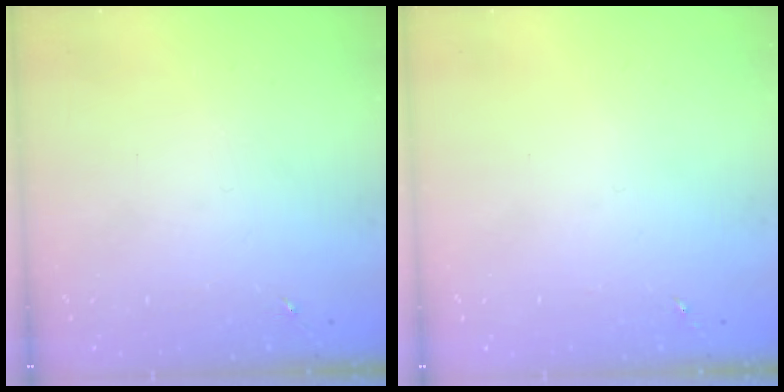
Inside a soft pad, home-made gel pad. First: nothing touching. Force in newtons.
{"total": 0.0}